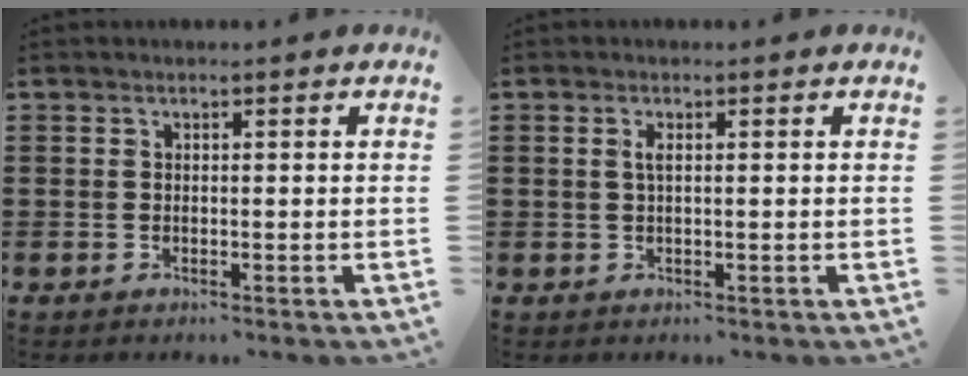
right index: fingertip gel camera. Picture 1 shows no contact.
{"total": 1.2, "force": [0.3, 0.2, 1.2], "torque": [-0.023, 0.003, 0.004]}